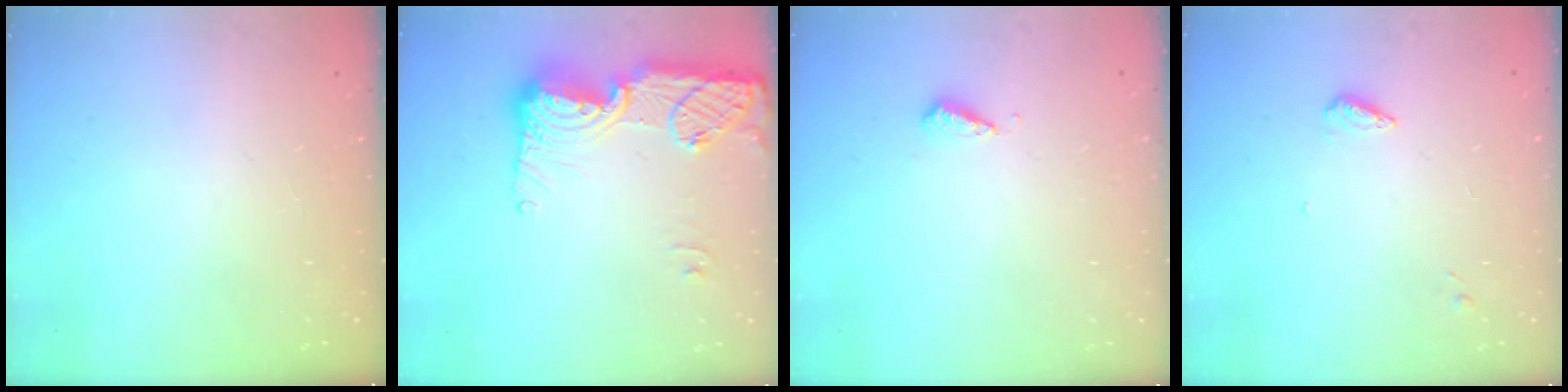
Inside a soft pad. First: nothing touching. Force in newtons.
{"total": 16.5, "press": 16.5, "slide": 1.1}
{"total": 2.8, "press": 2.8, "slide": 0.7}
{"total": 3.9, "press": 3.9, "slide": 0.5}